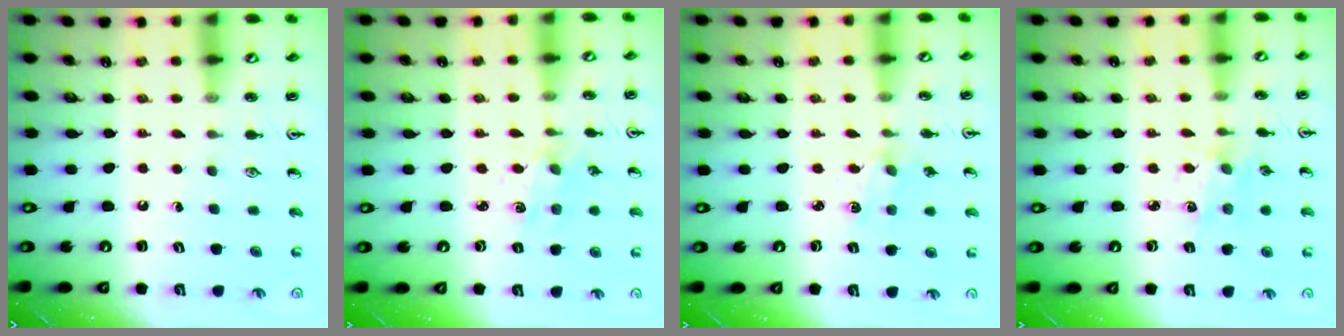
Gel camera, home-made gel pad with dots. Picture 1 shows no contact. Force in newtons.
{"total": 1.7, "press": 1.7, "slide": 0.3}
{"total": 2.0, "press": 2.0, "slide": 0.3}
{"total": 2.5, "press": 2.4, "slide": 0.7}